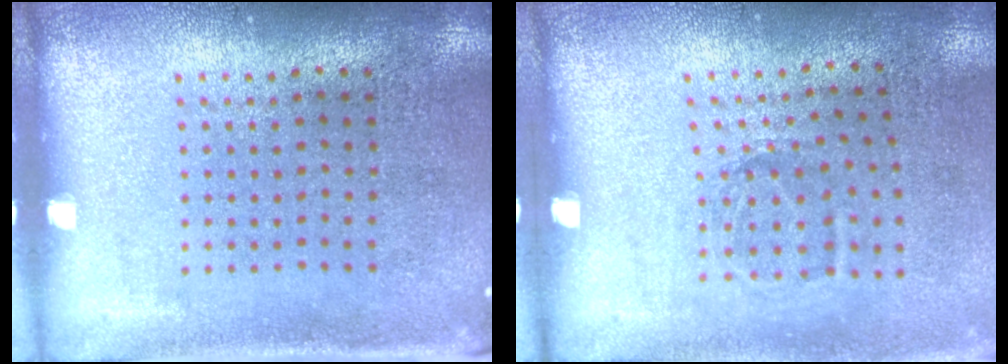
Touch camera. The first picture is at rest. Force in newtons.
{"total": 1.2, "press": 0.8, "slide": 0.8}